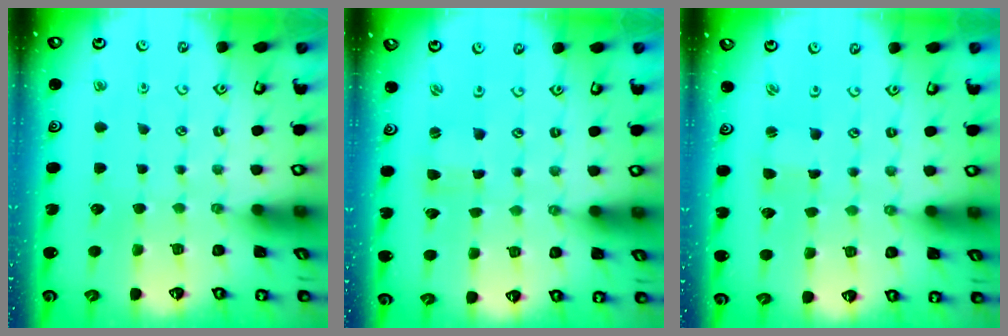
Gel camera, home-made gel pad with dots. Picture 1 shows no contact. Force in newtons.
{"total": 1.0, "press": 1.0, "slide": 0.3}
{"total": 0.0}